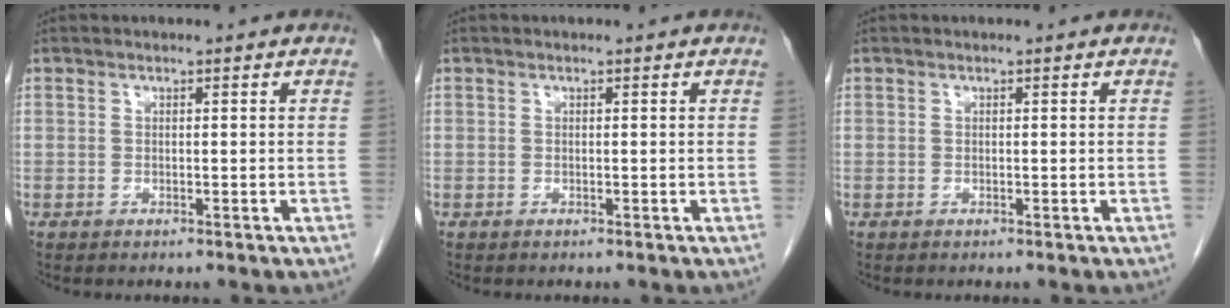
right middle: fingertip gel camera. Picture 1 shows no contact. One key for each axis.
{"total": 0.0}
{"total": 0.0}